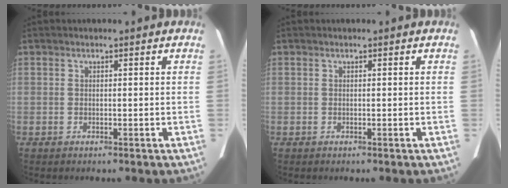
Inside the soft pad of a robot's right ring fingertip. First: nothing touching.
{"total": 0.0}